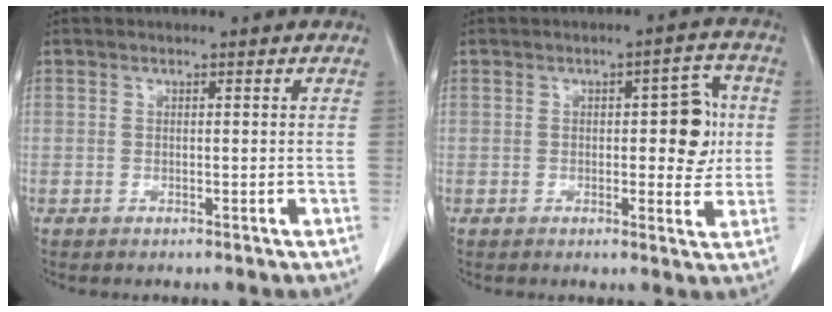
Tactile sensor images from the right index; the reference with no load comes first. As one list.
[{"total": 6.7, "force": [0.4, 2.6, 6.1], "torque": [-0.071, 0.015, 0.005]}]